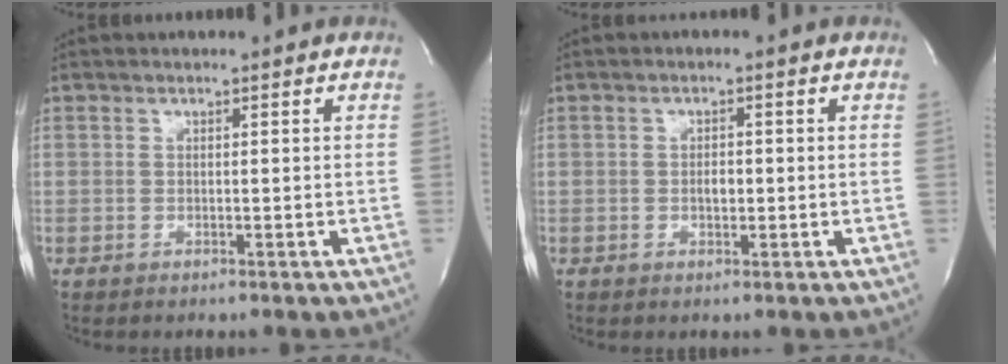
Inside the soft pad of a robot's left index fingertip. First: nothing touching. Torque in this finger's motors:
{"motor_torque": [0.58, 0.09, 0.21, 0.01]}